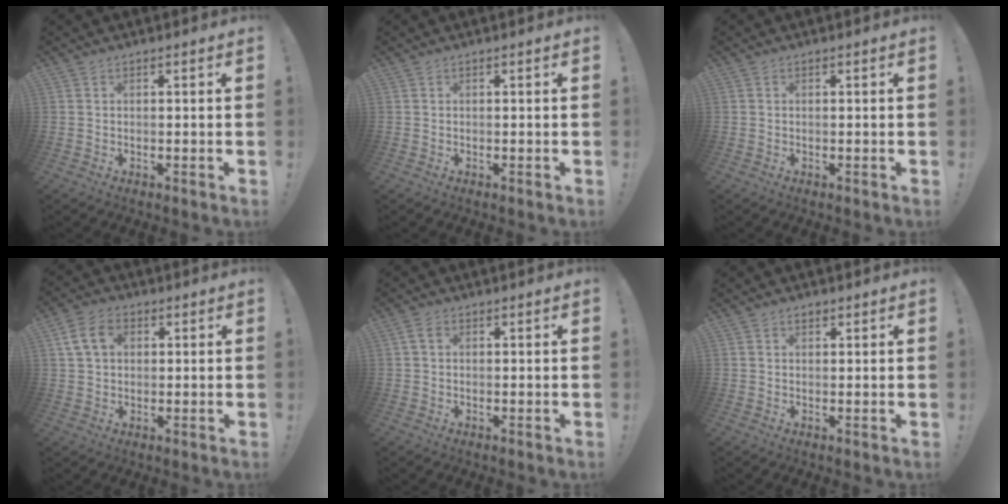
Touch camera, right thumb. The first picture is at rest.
{"total": 0.0}
{"total": 0.0}
{"total": 8.7, "force": [2.8, 6.1, 5.5], "torque": [-0.098, 0.006, 0.054]}
{"total": 2.4, "force": [0.7, 1.5, 1.7], "torque": [-0.031, 0.005, 0.013]}
{"total": 1.1, "force": [0.8, 0.7, 0.4], "torque": [-0.006, 0.000, 0.015]}